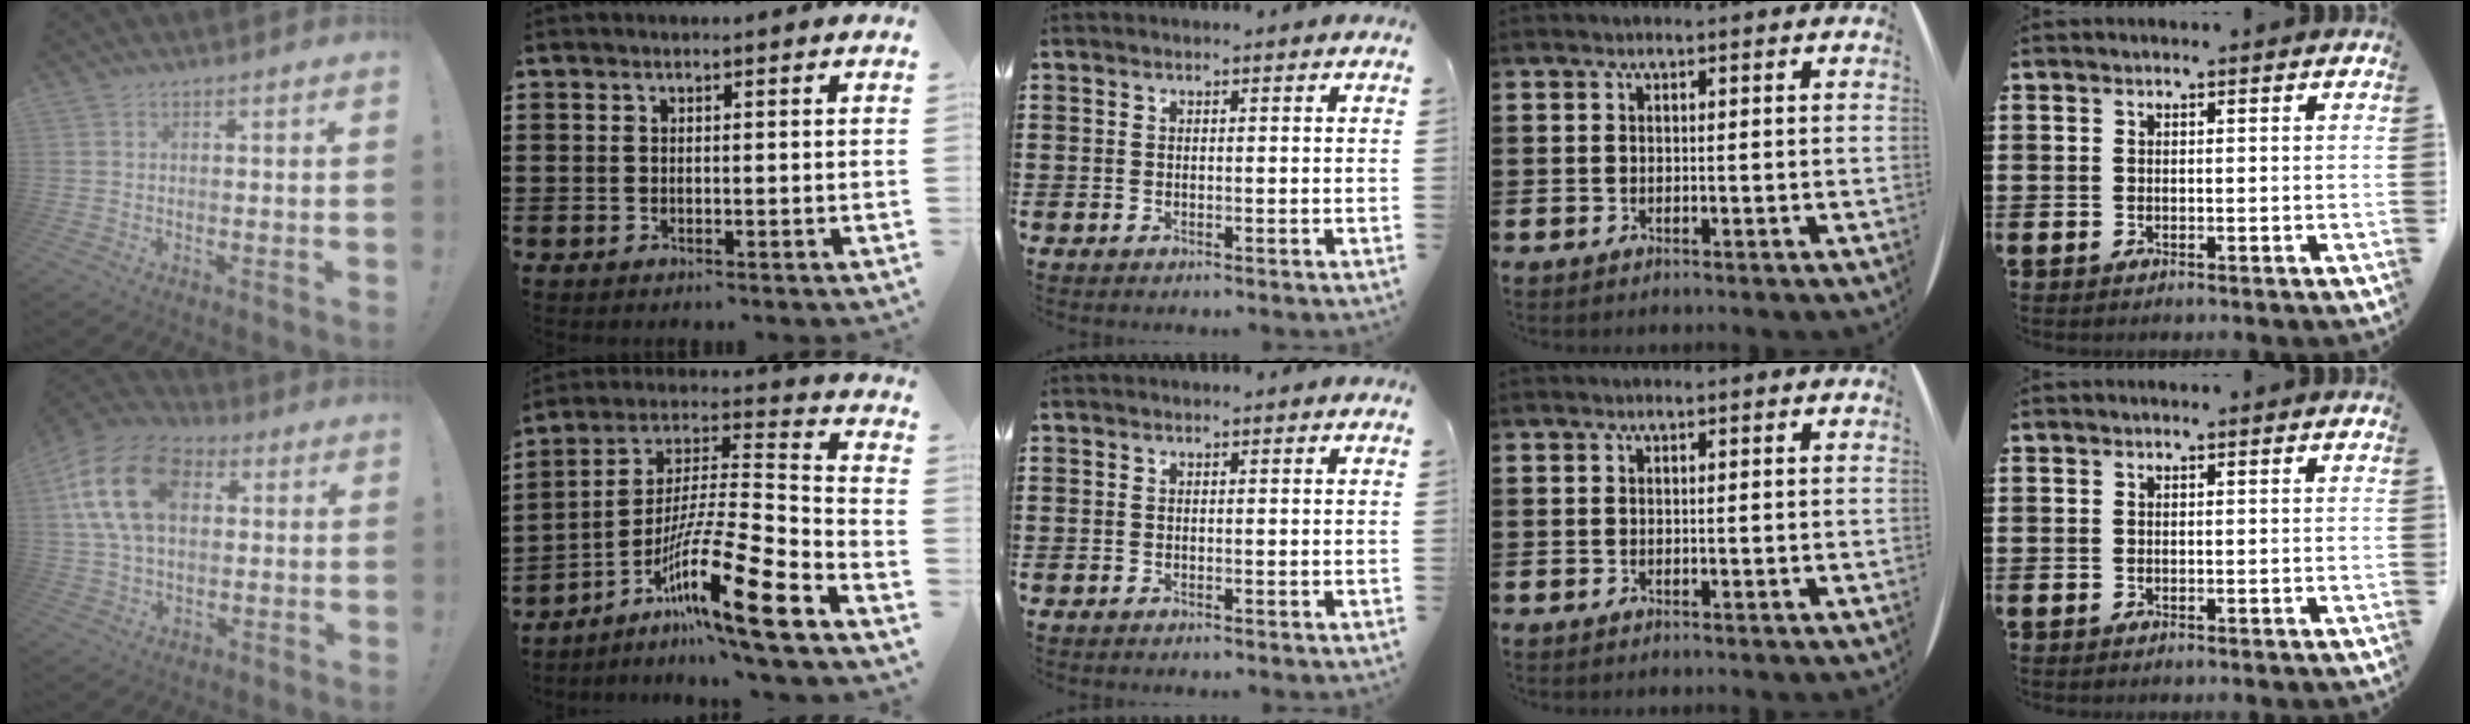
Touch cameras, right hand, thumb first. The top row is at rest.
{"thumb": {"total": 19.4, "force": [5.4, 12.6, 13.7], "torque": [-0.261, 0.000, 0.097]}, "index": {"total": 15.9, "force": [-9.4, 1.4, 12.8], "torque": [-0.229, 0.004, -0.172]}}